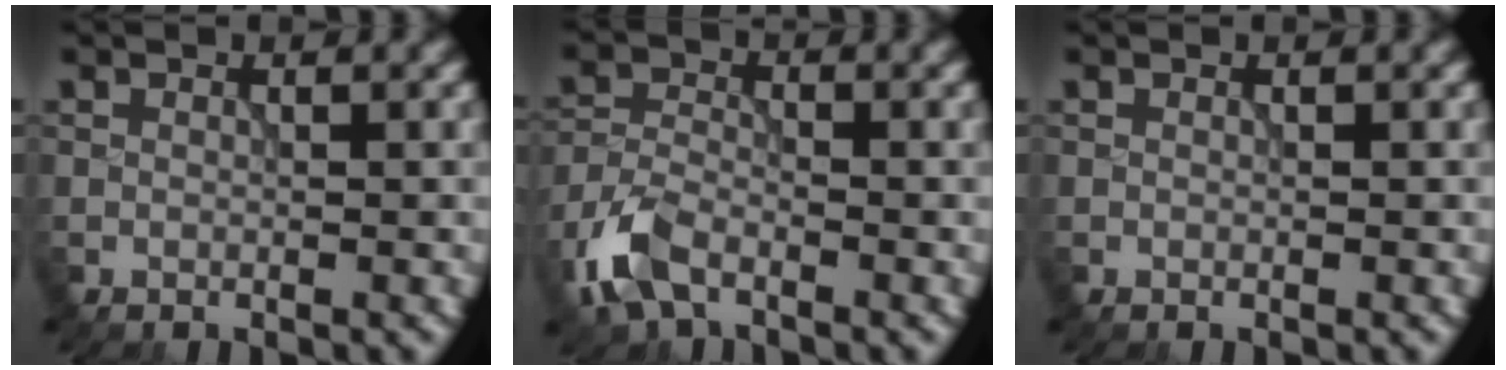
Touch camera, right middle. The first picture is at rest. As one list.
[{"total": 4.5, "force": [-2.9, 2.2, 2.7], "torque": [-0.064, -0.004, -0.071]}, {"total": 0.0}]